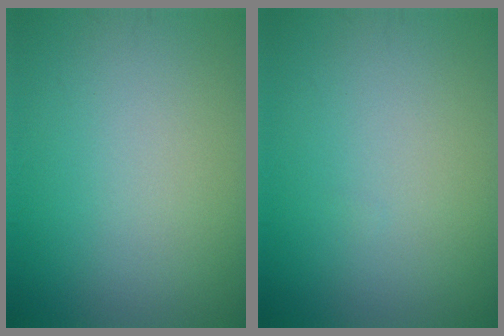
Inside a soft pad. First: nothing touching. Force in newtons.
{"total": 0.0}